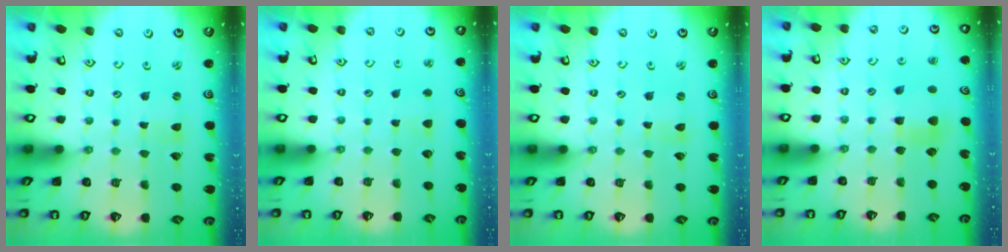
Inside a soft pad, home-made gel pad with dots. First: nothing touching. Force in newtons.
{"total": 2.8, "press": 2.7, "slide": 0.4}
{"total": 0.0}
{"total": 5.9, "press": 5.9, "slide": 0.4}